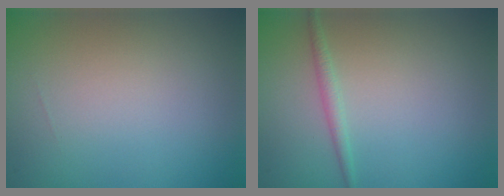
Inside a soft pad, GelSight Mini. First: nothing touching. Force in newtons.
{"total": 1.1, "press": 1.1, "slide": 0.0}